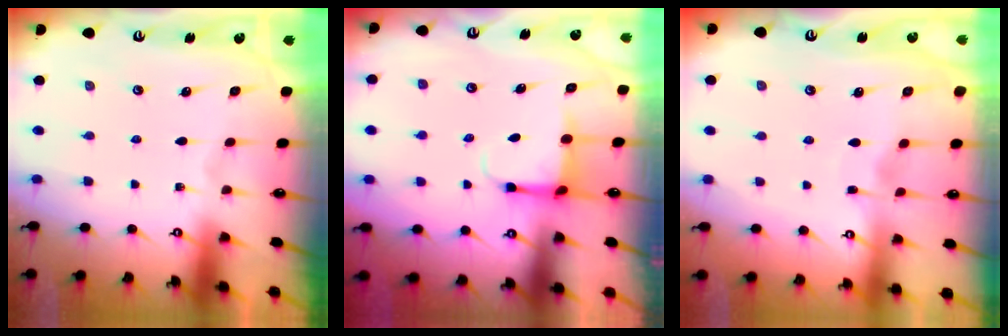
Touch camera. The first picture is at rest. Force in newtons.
{"total": 3.8, "press": 3.5, "slide": 1.3}
{"total": 3.2, "press": 3.1, "slide": 0.5}